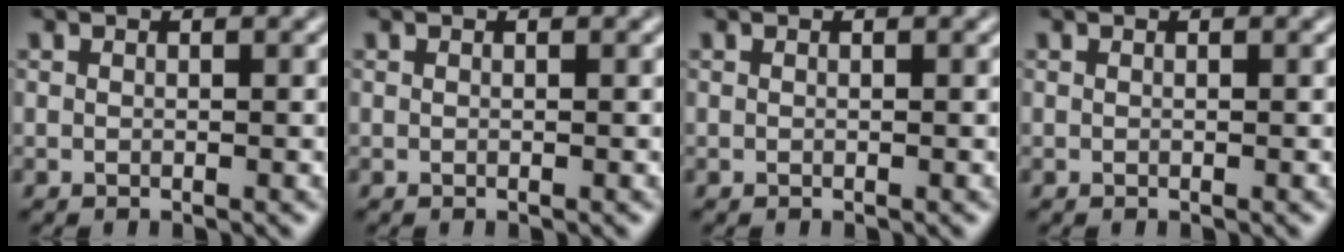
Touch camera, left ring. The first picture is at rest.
{"total": 0.0}
{"total": 0.0}
{"total": 0.0}